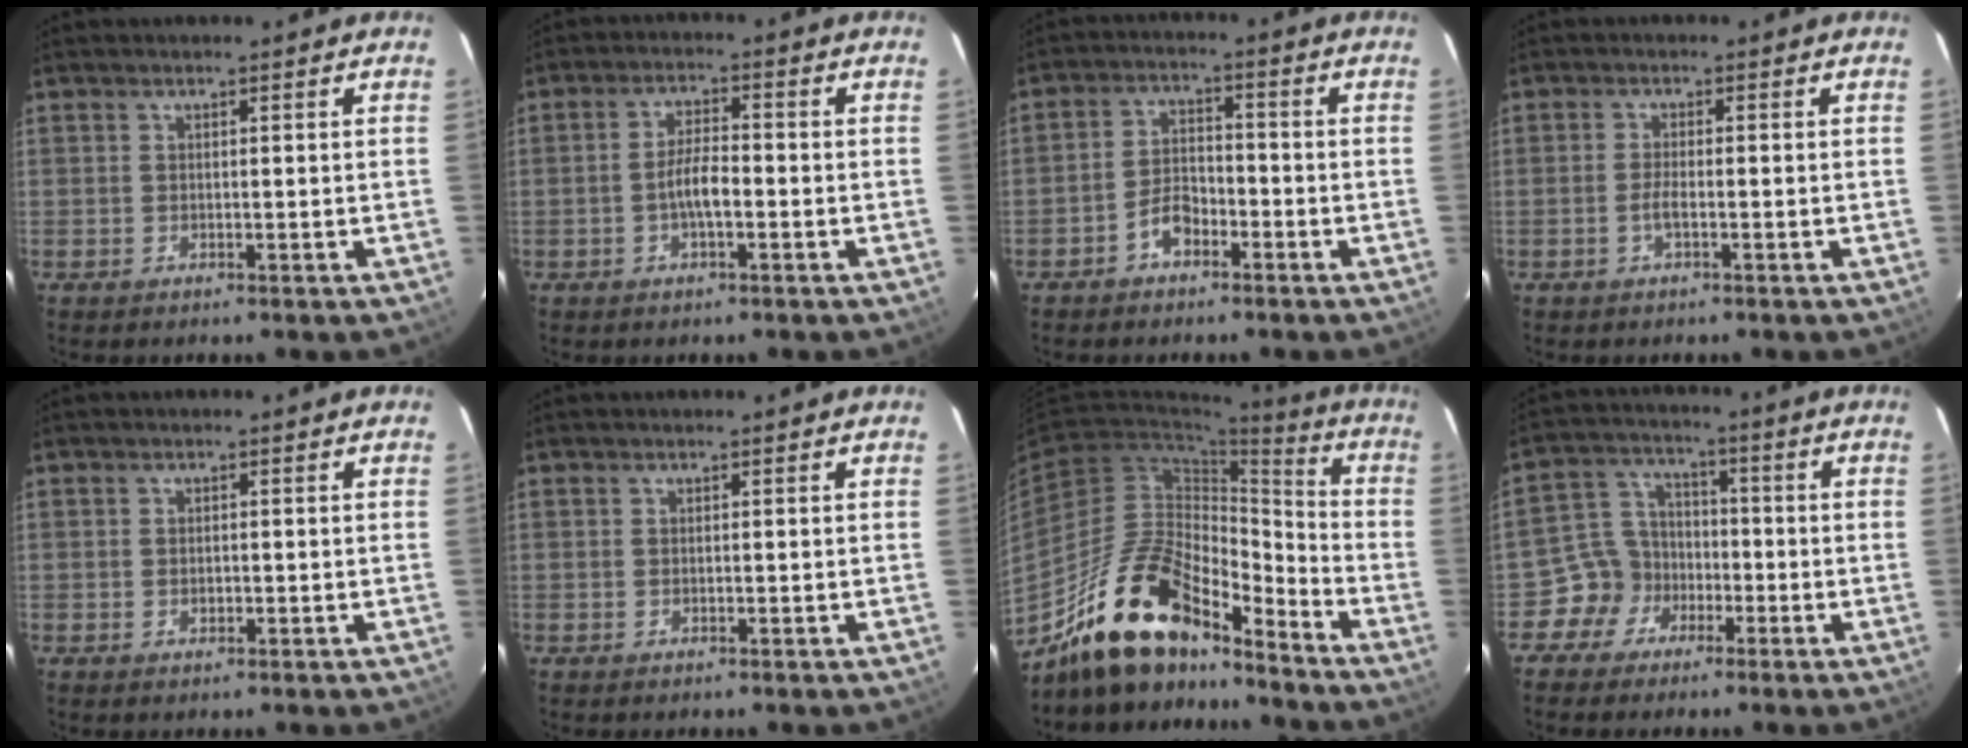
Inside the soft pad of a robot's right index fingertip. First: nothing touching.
{"total": 4.5, "force": [-1.5, 1.2, 4.1], "torque": [-0.080, 0.007, -0.027]}
{"total": 4.8, "force": [-3.1, 2.6, 2.5], "torque": [-0.052, 0.016, -0.054]}
{"total": 2.1, "force": [-0.9, 0.3, 1.9], "torque": [-0.039, 0.000, -0.019]}
{"total": 1.2, "force": [-0.3, 1.0, 0.7], "torque": [-0.010, 0.002, -0.005]}
{"total": 0.0}
{"total": 19.1, "force": [-15.3, 6.6, 9.3], "torque": [-0.173, 0.018, -0.273]}
{"total": 7.1, "force": [-3.8, 6.0, 0.7], "torque": [-0.020, 0.034, -0.075]}